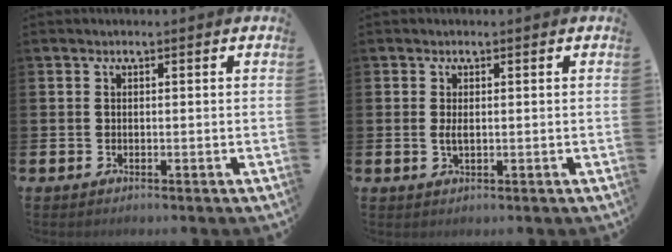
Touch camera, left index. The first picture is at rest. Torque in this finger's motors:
{"motor_torque": [0.46, 0.28, 0.19, 0.08]}